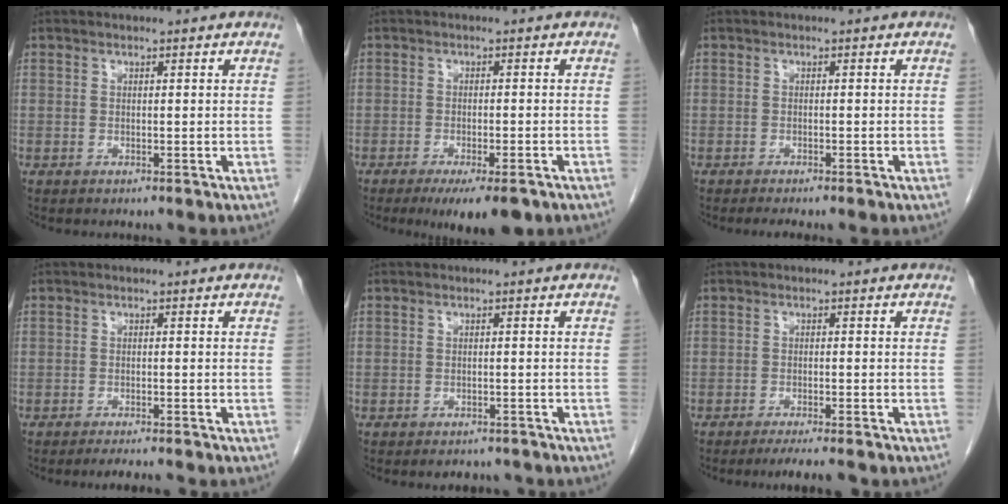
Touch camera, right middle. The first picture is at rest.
{"total": 7.4, "force": [-5.1, 1.8, 5.0], "torque": [-0.063, -0.011, -0.074]}
{"total": 4.3, "force": [-3.4, 0.7, 2.5], "torque": [-0.024, -0.006, -0.043]}
{"total": 3.6, "force": [-3.2, -0.1, 1.5], "torque": [-0.019, -0.008, -0.047]}
{"total": 3.5, "force": [-3.1, 1.4, 0.6], "torque": [-0.001, 0.001, -0.040]}
{"total": 5.5, "force": [-4.6, 0.3, 2.9], "torque": [-0.033, -0.009, -0.069]}